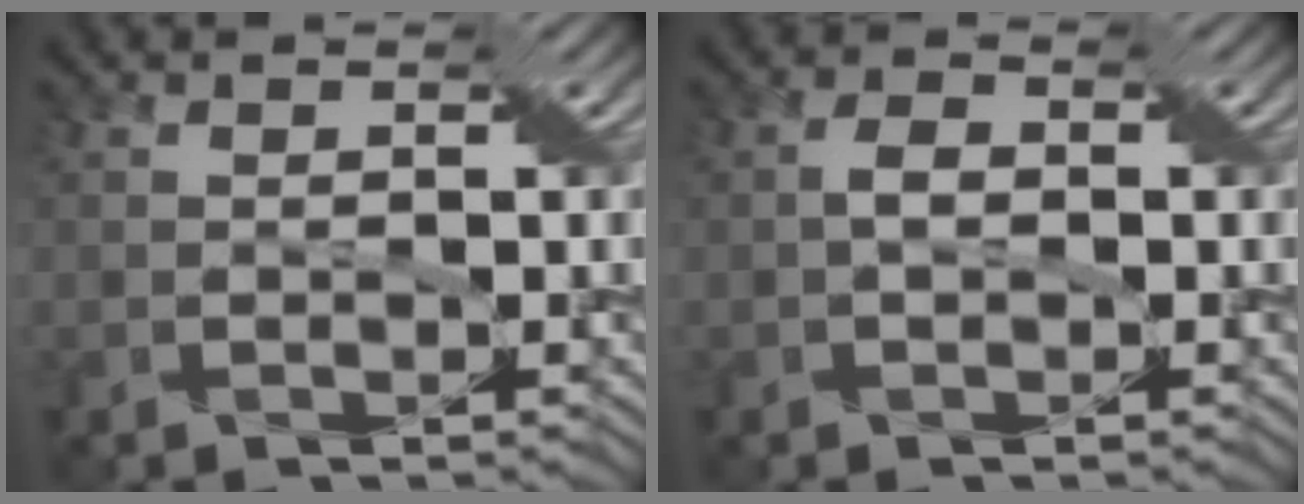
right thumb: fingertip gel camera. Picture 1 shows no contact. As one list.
[{"total": 2.0, "force": [-0.2, 1.2, 1.5], "torque": [-0.029, 0.003, -0.006]}]